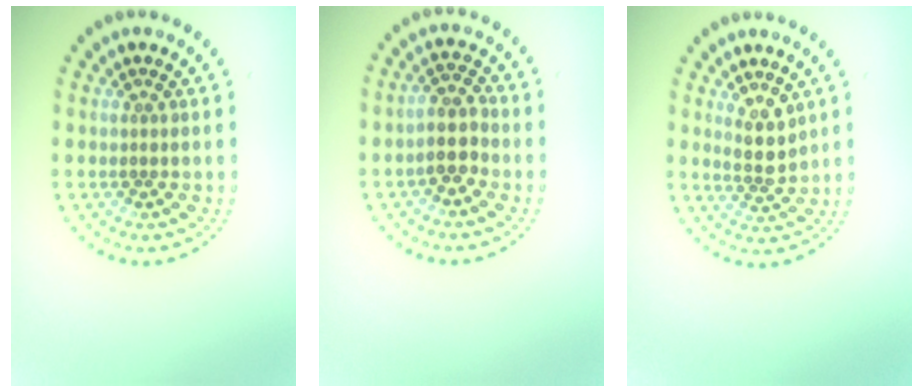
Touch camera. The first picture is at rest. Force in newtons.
{"total": 2.6, "press": 2.3, "slide": 1.2}
{"total": 2.4, "press": 2.1, "slide": 1.2}